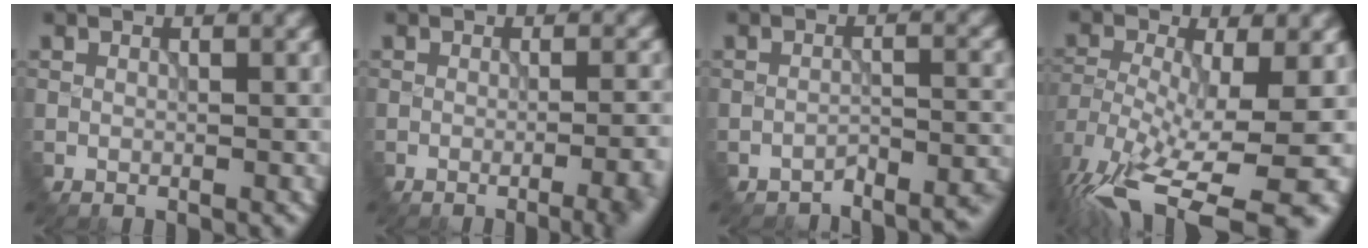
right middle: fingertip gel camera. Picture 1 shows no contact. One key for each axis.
{"total": 7.2, "fx": -2.6, "fy": 2.8, "fz": 6.1, "tx": -0.042, "ty": 0.009, "tz": -0.024}
{"total": 3.1, "fx": -3.1, "fy": 0.3, "fz": -0.2, "tx": -0.002, "ty": 0.006, "tz": -0.050}
{"total": 13.3, "fx": -7.2, "fy": 4.5, "fz": 10.2, "tx": -0.223, "ty": -0.025, "tz": -0.094}